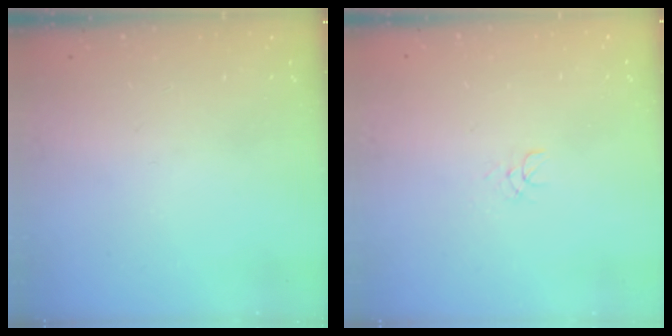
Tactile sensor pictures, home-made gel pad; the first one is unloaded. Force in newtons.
{"total": 3.0, "press": 3.0, "slide": 0.2}